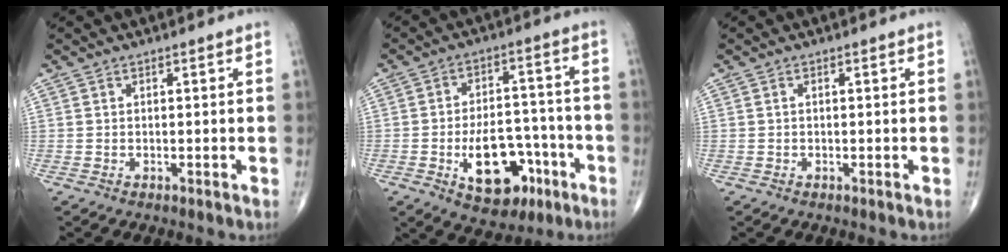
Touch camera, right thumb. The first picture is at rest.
{"total": 14.1, "force": [-5.7, 8.4, 9.9], "torque": [-0.122, 0.039, -0.077]}
{"total": 0.0}